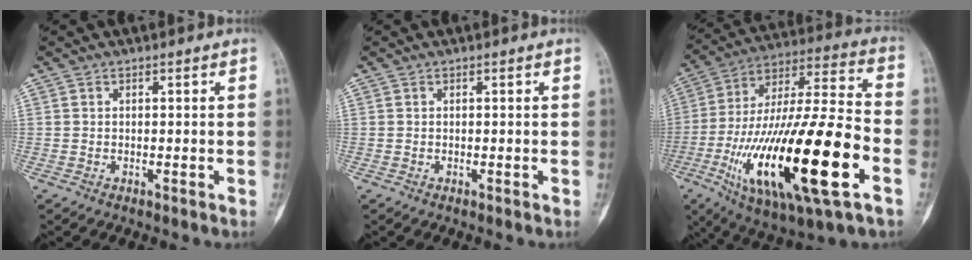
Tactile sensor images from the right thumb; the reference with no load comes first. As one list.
[{"total": 0.0}, {"total": 32.0, "force": [-10.3, 9.0, 28.9], "torque": [-0.562, 0.005, -0.168]}]